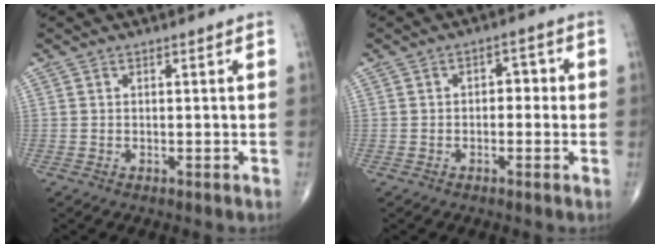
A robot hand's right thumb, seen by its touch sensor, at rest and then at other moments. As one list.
[{"total": 3.3, "force": [-0.1, 2.2, 2.5], "torque": [-0.011, 0.015, -0.009]}]